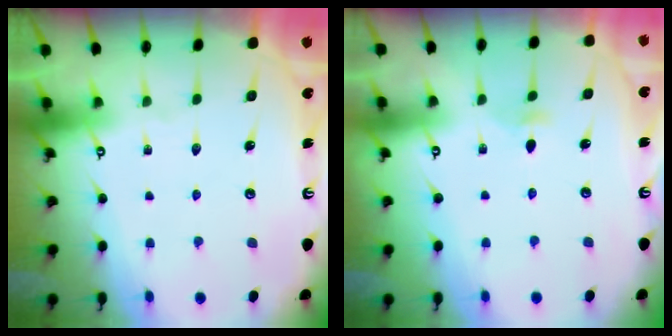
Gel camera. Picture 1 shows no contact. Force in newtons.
{"total": 2.8, "press": 2.7, "slide": 0.8}